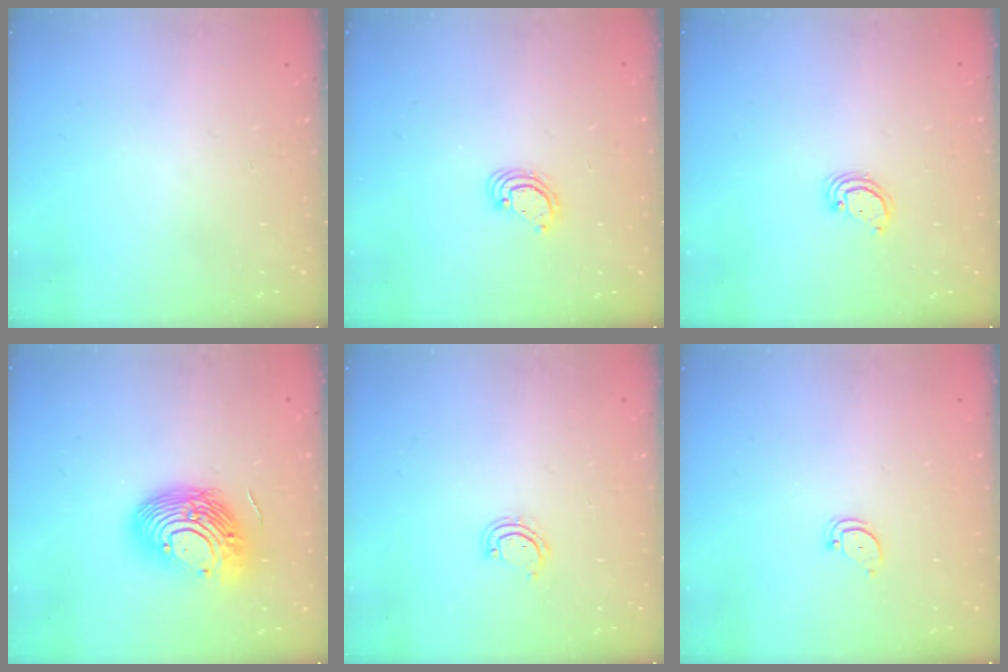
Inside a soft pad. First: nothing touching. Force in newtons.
{"total": 3.9, "press": 3.8, "slide": 0.4}
{"total": 2.3, "press": 2.3, "slide": 0.2}
{"total": 15.1, "press": 14.8, "slide": 2.7}
{"total": 3.8, "press": 3.8, "slide": 0.2}
{"total": 2.6, "press": 2.6, "slide": 0.0}